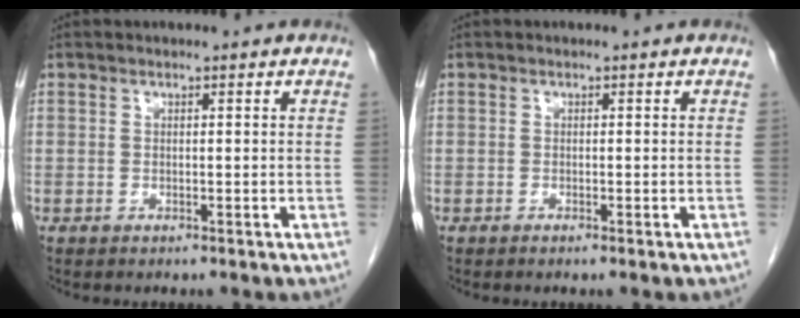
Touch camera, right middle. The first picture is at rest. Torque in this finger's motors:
{"motor_torque": [-0.20, -0.04, -0.02, -0.01]}